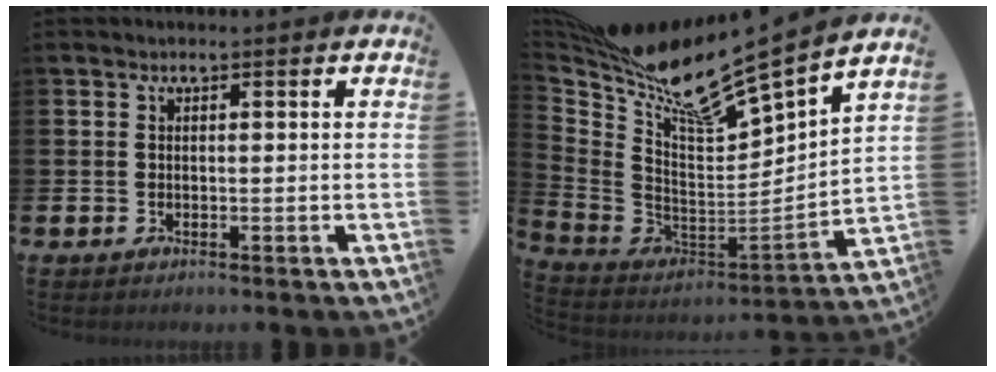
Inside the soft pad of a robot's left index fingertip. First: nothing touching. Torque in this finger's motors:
{"motor_torque": [1.10, -1.04, 0.26, 0.12]}